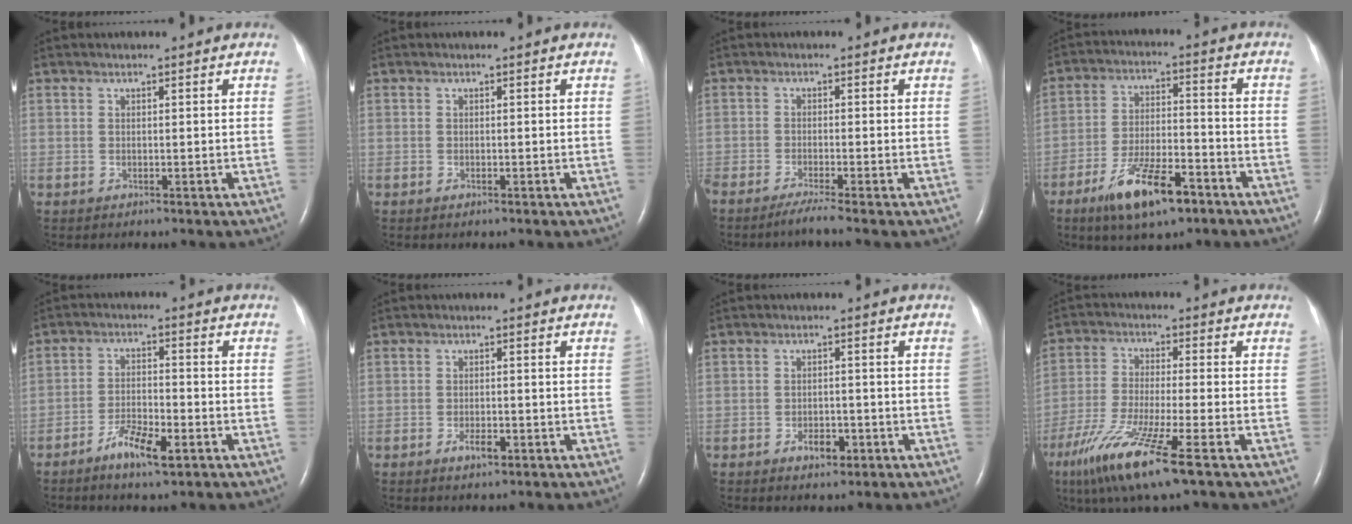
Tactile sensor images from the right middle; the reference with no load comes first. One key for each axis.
{"total": 0.0}
{"total": 4.2, "fx": -3.3, "fy": -1.1, "fz": 2.3, "tx": -0.047, "ty": -0.015, "tz": -0.065}
{"total": 11.6, "fx": -7.3, "fy": 3.2, "fz": 8.5, "tx": -0.160, "ty": -0.008, "tz": -0.124}
{"total": 6.0, "fx": -3.6, "fy": 1.3, "fz": 4.6, "tx": -0.093, "ty": -0.004, "tz": -0.062}
{"total": 2.3, "fx": -1.3, "fy": 0.8, "fz": 1.7, "tx": -0.034, "ty": -0.001, "tz": -0.020}
{"total": 3.0, "fx": -1.6, "fy": 1.6, "fz": 2.0, "tx": -0.034, "ty": 0.002, "tz": -0.020}
{"total": 12.5, "fx": -7.1, "fy": 0.3, "fz": 10.4, "tx": -0.210, "ty": -0.038, "tz": -0.131}